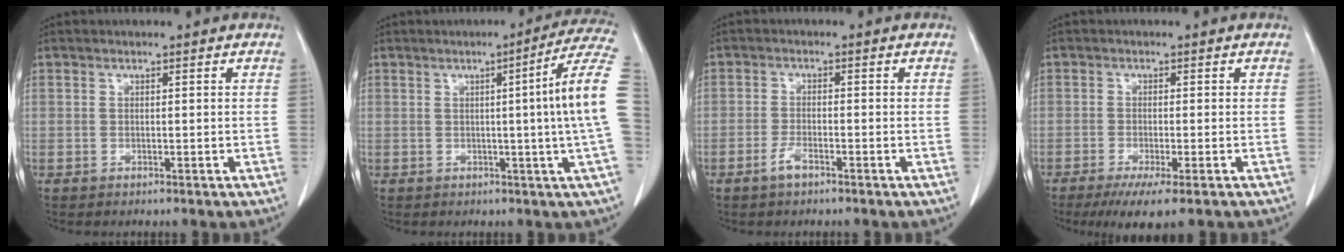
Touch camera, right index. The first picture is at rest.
{"total": 10.7, "force": [0.3, -2.4, 10.4], "torque": [-0.120, 0.002, -0.003]}
{"total": 2.5, "force": [-1.7, 0.5, 1.7], "torque": [-0.038, 0.000, -0.034]}
{"total": 6.0, "force": [-3.9, 0.4, 4.5], "torque": [-0.068, -0.016, -0.060]}